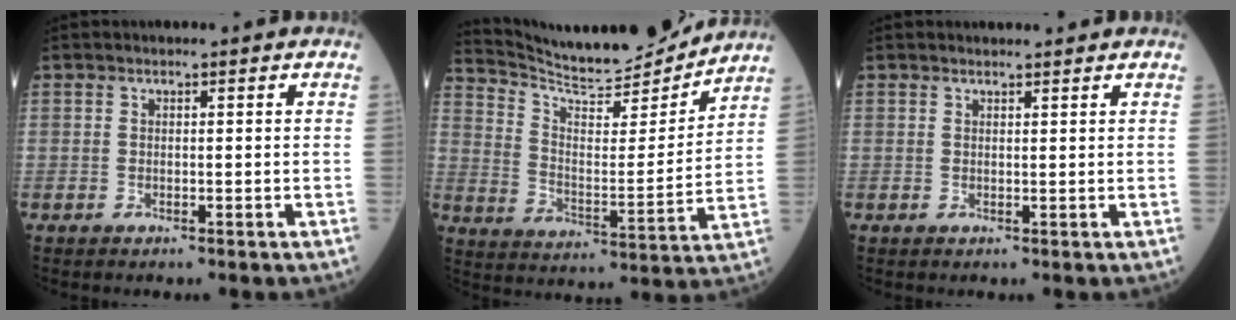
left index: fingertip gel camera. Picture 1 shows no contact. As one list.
[{"total": 15.1, "force": [14.7, 0.4, 3.3], "torque": [-0.071, -0.027, 0.234]}, {"total": 2.1, "force": [2.1, 0.2, 0.4], "torque": [-0.008, 0.008, 0.027]}]